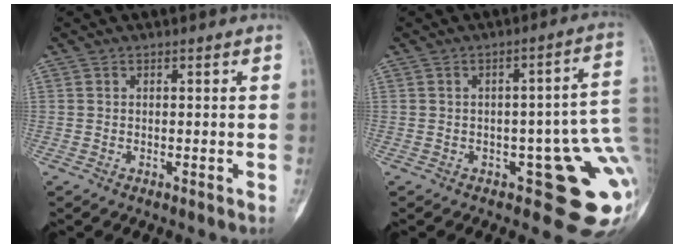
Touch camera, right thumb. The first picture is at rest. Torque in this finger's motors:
{"motor_torque": [2.35, 1.86, 1.52, -0.95, 0.41]}